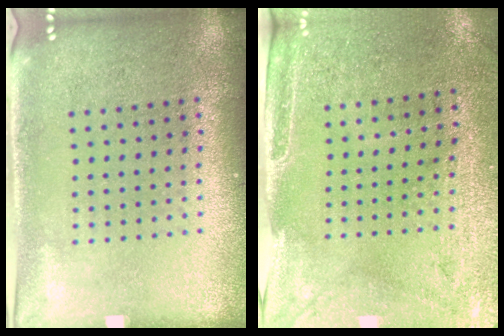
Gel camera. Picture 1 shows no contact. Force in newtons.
{"total": 3.0, "press": 2.5, "slide": 1.6}